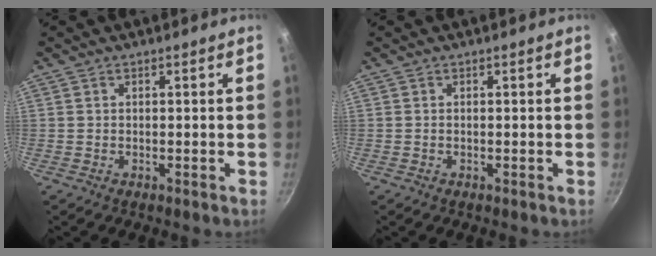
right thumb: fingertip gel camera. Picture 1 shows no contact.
{"total": 0.0}